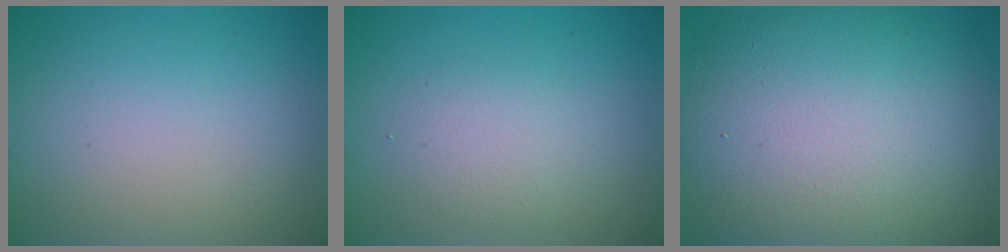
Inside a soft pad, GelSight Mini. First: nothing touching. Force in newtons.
{"total": 2.0, "press": 2.0, "slide": 0.1}
{"total": 14.9, "press": 14.9, "slide": 0.8}